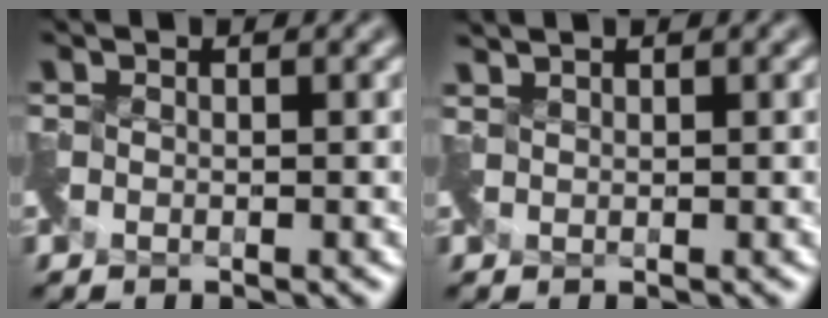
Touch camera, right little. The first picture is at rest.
{"total": 0.9, "force": [0.8, 0.0, -0.4], "torque": [0.005, 0.009, 0.020]}